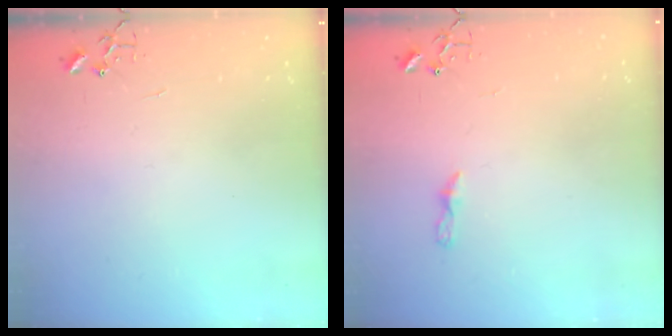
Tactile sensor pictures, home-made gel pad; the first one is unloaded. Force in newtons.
{"total": 3.7, "press": 3.7, "slide": 0.4}